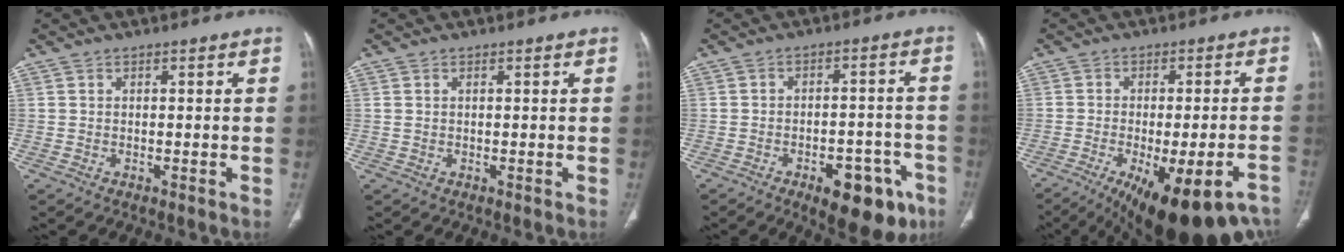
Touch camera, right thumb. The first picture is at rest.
{"total": 0.7, "force": [0.2, 0.4, 0.5], "torque": [-0.016, 0.010, 0.009]}
{"total": 13.3, "force": [-7.0, 6.4, 9.4], "torque": [-0.090, 0.036, -0.084]}
{"total": 20.9, "force": [-13.4, 6.3, 14.7], "torque": [-0.174, 0.023, -0.173]}